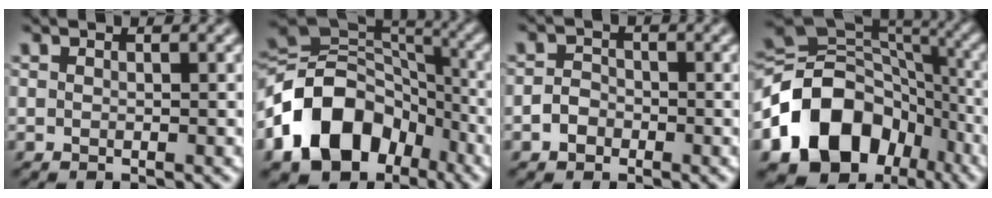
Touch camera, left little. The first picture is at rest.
{"total": 13.0, "force": [-5.7, 9.4, 7.0], "torque": [-0.139, 0.009, -0.113]}
{"total": 1.9, "force": [-1.0, 1.4, 0.7], "torque": [-0.008, 0.003, -0.025]}
{"total": 14.4, "force": [-5.9, 10.9, 7.3], "torque": [-0.143, -0.001, -0.114]}